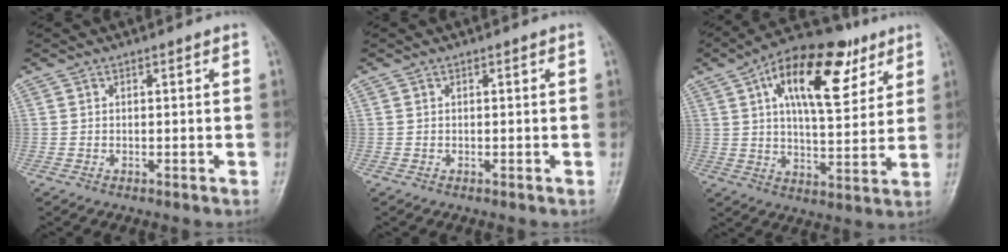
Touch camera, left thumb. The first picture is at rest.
{"total": 0.0}
{"total": 19.3, "force": [8.5, 8.9, 14.9], "torque": [-0.199, -0.010, 0.130]}